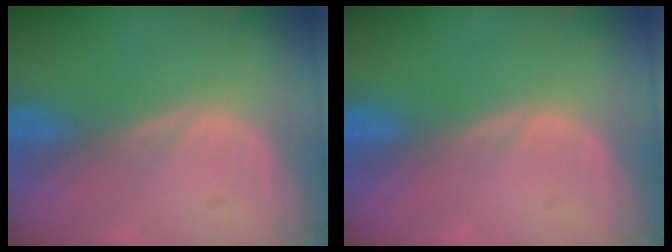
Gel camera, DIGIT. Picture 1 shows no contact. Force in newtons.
{"total": 0.0}